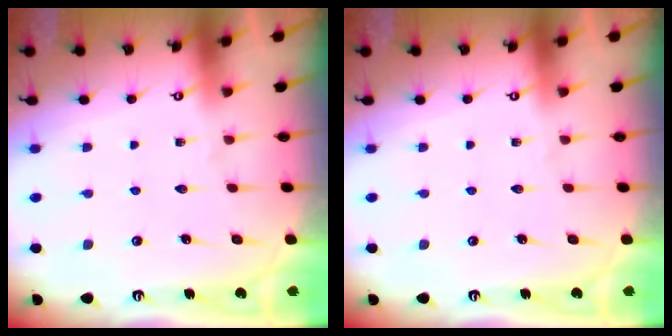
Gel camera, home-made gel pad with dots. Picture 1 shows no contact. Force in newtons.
{"total": 0.0}